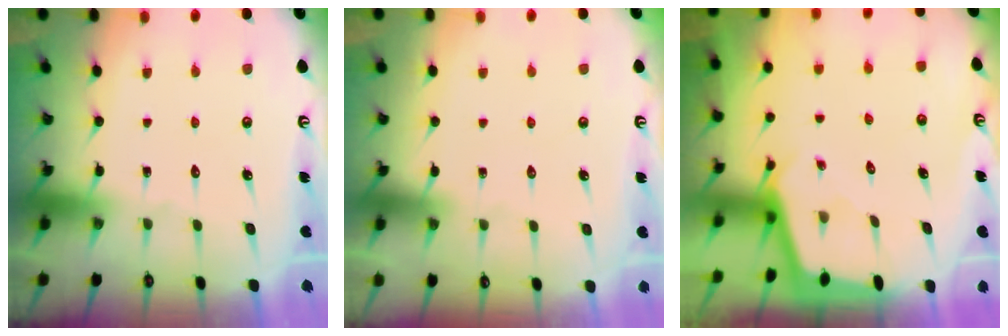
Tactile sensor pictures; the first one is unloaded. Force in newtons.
{"total": 1.9, "press": 1.9, "slide": 0.3}
{"total": 2.0, "press": 2.0, "slide": 0.2}